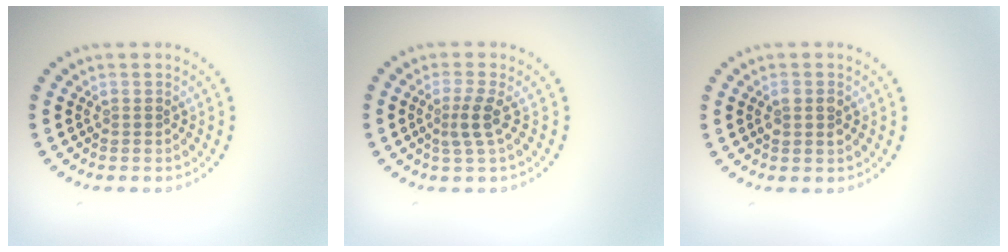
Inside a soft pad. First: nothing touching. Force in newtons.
{"total": 2.0, "press": 1.5, "slide": 1.3}
{"total": 1.2, "press": 1.2, "slide": 0.2}